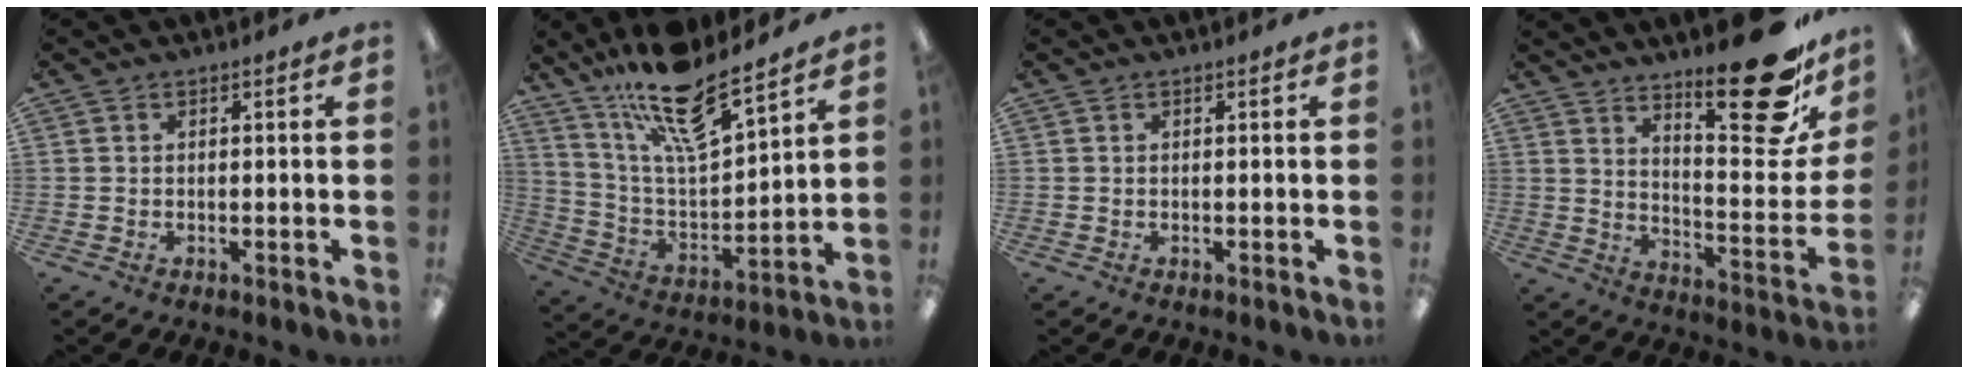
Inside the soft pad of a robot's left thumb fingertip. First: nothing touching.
{"total": 17.5, "force": [13.5, 5.2, 9.9], "torque": [-0.179, -0.085, 0.231]}
{"total": 0.0}
{"total": 23.5, "force": [16.4, 7.3, 15.1], "torque": [-0.184, -0.125, 0.261]}